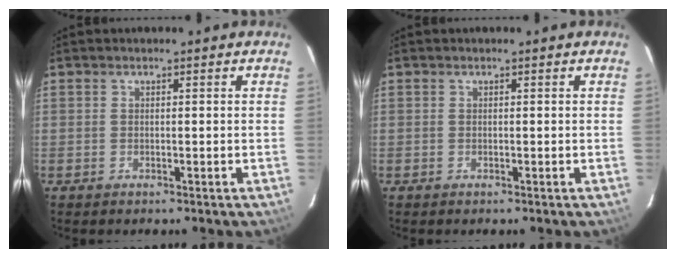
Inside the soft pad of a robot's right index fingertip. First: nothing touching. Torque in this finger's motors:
{"motor_torque": [0.00, 0.00, 0.00, 0.00]}